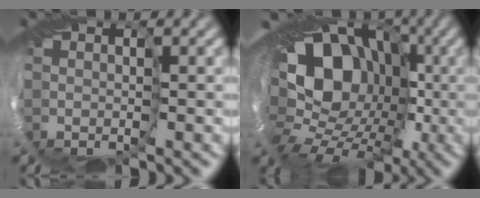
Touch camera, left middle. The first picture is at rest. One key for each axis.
{"total": 17.1, "fx": 0.6, "fy": 13.5, "fz": 10.5, "tx": -0.122, "ty": 0.016, "tz": -0.024}